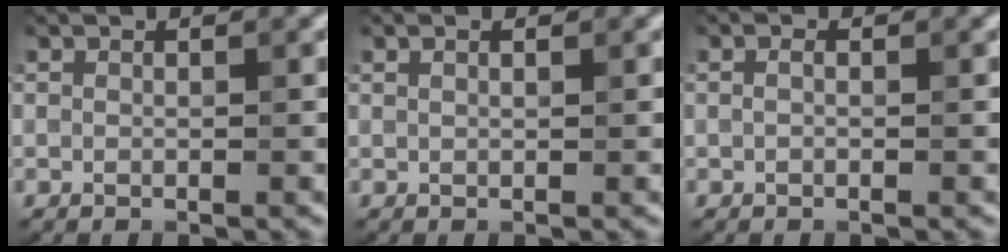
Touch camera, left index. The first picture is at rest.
{"total": 0.9, "force": [0.7, 0.3, 0.6], "torque": [-0.008, -0.006, 0.008]}
{"total": 0.7, "force": [0.0, 0.3, 0.6], "torque": [-0.016, 0.000, -0.003]}